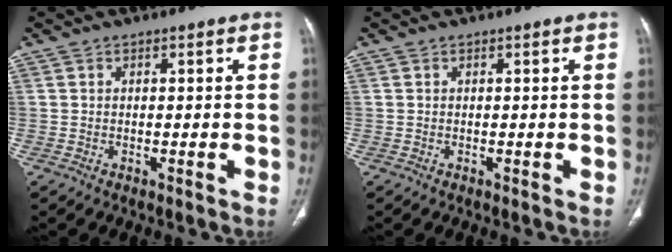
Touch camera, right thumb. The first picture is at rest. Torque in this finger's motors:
{"motor_torque": [-0.04, 0.25, 0.00, 0.00, 0.01]}